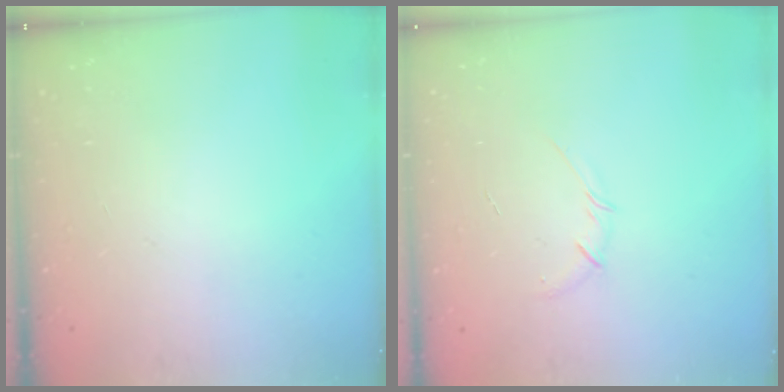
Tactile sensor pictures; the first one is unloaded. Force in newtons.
{"total": 3.6, "press": 3.4, "slide": 1.2}